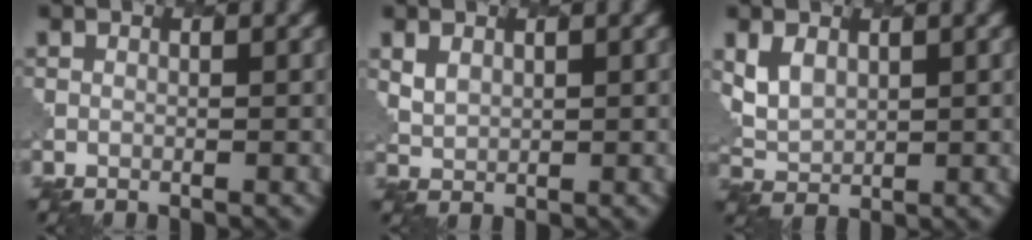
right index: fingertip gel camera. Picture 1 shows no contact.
{"total": 1.7, "force": [1.1, 1.2, 0.5], "torque": [-0.016, -0.002, 0.025]}
{"total": 2.8, "force": [1.4, 2.1, 1.4], "torque": [-0.036, -0.002, 0.029]}